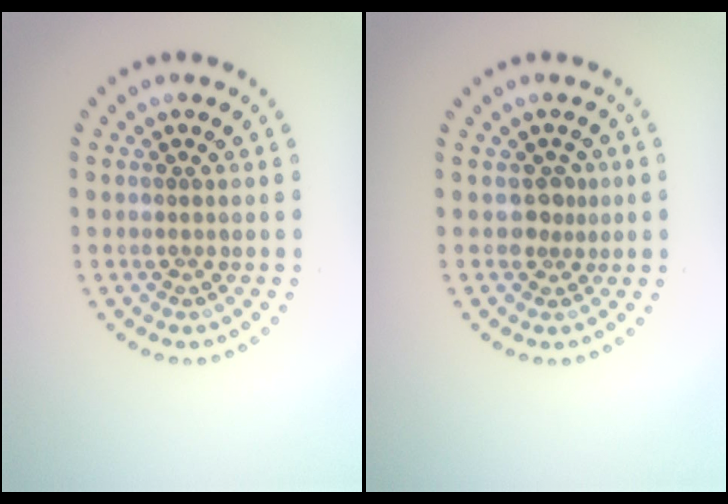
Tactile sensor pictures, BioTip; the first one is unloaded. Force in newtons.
{"total": 1.5, "press": 1.1, "slide": 1.0}